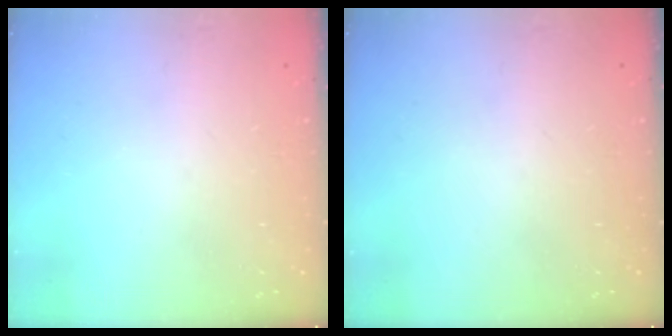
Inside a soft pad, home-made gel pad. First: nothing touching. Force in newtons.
{"total": 0.0}